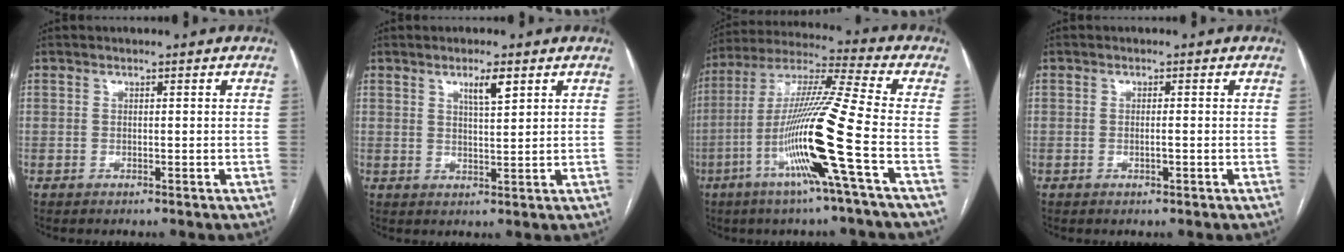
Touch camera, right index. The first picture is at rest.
{"total": 3.5, "force": [2.0, 0.4, 2.9], "torque": [-0.049, -0.003, 0.036]}
{"total": 17.1, "force": [-5.7, -2.0, 16.0], "torque": [-0.312, -0.015, -0.116]}
{"total": 1.2, "force": [-0.2, 0.2, 1.1], "torque": [-0.024, -0.002, -0.003]}